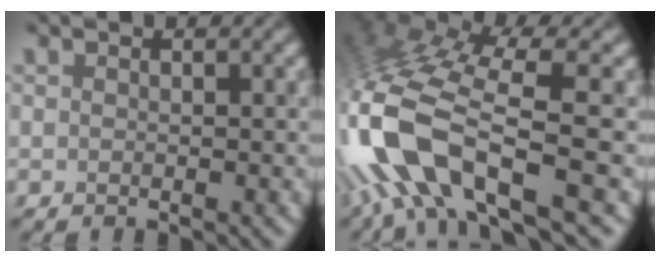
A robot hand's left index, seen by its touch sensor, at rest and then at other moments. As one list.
[{"total": 11.7, "force": [-4.5, 4.4, 9.8], "torque": [-0.209, 0.005, -0.091]}]